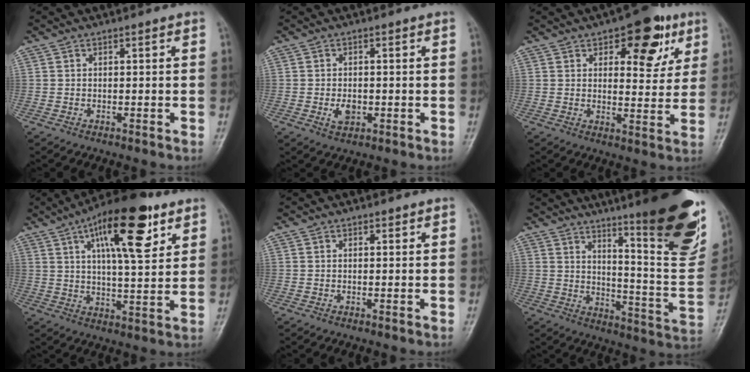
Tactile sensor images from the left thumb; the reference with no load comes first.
{"total": 3.1, "force": [-0.7, 2.1, 2.2], "torque": [-0.032, 0.000, -0.009]}
{"total": 11.9, "force": [5.6, 6.0, 8.6], "torque": [-0.067, -0.019, 0.070]}
{"total": 17.2, "force": [8.1, 6.0, 14.0], "torque": [-0.191, -0.024, 0.124]}
{"total": 0.5, "force": [0.4, 0.3, 0.3], "torque": [-0.001, -0.002, 0.003]}
{"total": 25.4, "force": [15.2, 4.4, 19.8], "torque": [-0.245, -0.086, 0.215]}